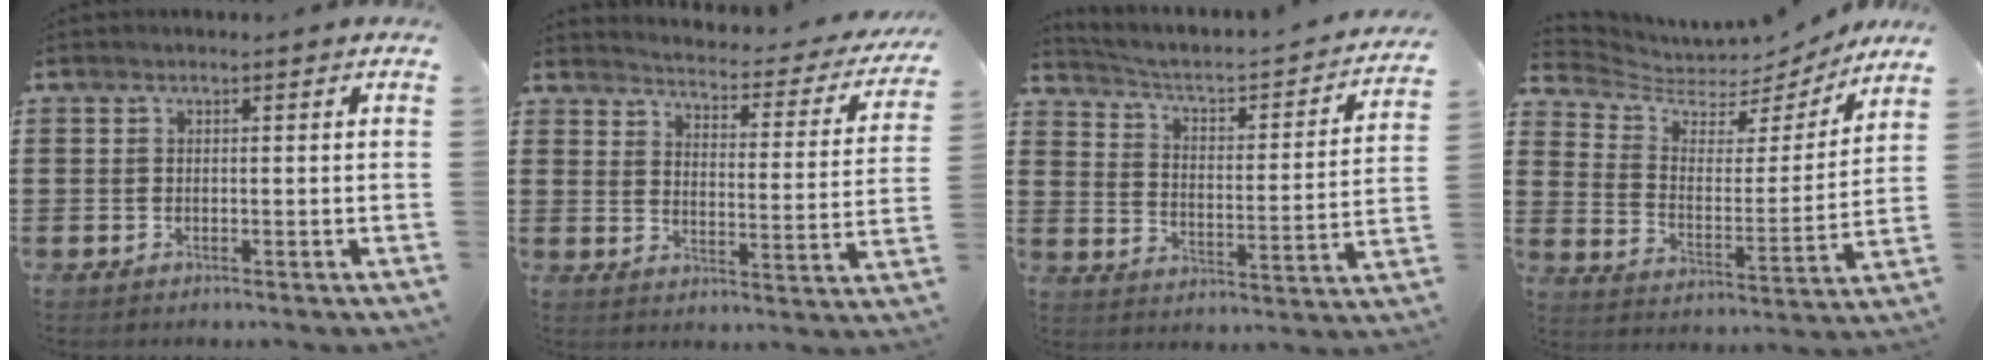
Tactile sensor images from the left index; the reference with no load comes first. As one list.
[{"total": 2.8, "force": [2.7, -0.1, 0.6], "torque": [-0.032, -0.031, 0.036]}, {"total": 2.7, "force": [2.1, 0.8, 1.6], "torque": [-0.049, -0.027, 0.021]}, {"total": 5.5, "force": [4.8, 2.2, 1.2], "torque": [-0.056, -0.039, 0.081]}]